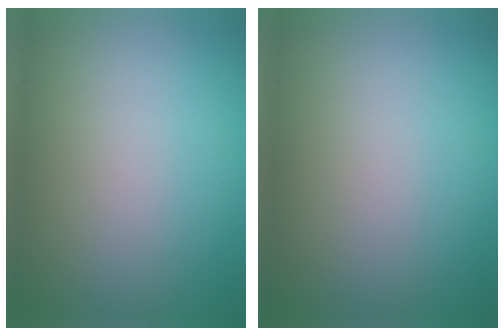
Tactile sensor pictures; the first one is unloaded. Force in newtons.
{"total": 0.0}